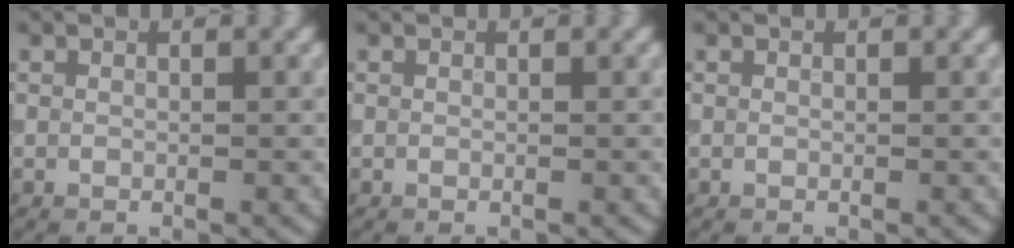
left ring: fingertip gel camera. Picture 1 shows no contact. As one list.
[{"total": 0.0}, {"total": 0.0}]